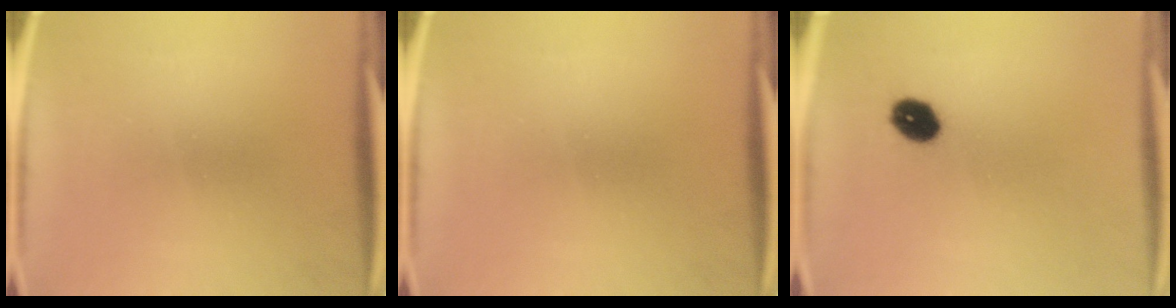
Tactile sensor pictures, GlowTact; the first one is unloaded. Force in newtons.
{"total": 0.0}
{"total": 5.3}